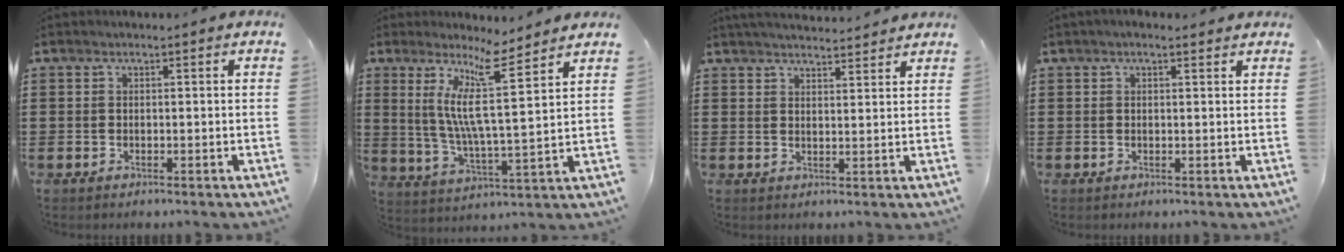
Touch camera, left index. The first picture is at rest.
{"total": 10.6, "force": [7.1, 0.3, 7.9], "torque": [-0.164, -0.038, 0.117]}
{"total": 3.2, "force": [3.2, 0.0, 0.4], "torque": [-0.016, -0.009, 0.059]}
{"total": 1.1, "force": [0.7, 0.3, 0.7], "torque": [-0.015, 0.004, 0.012]}